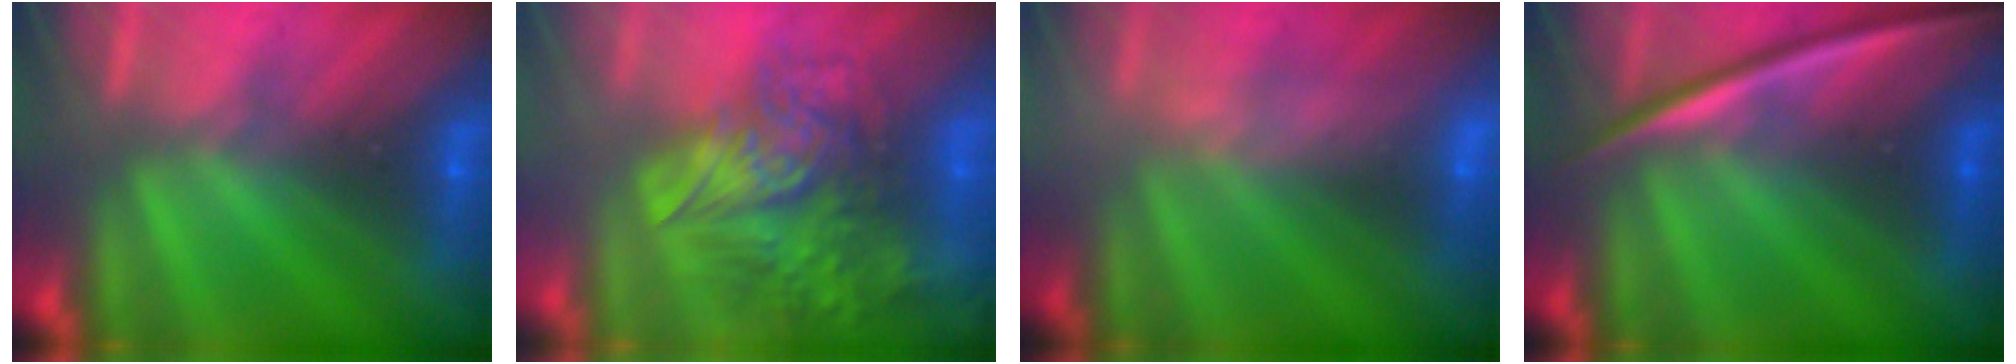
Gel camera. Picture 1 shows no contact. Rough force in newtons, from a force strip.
{"total": 8.5}
{"total": 2.4}
{"total": 2.2}